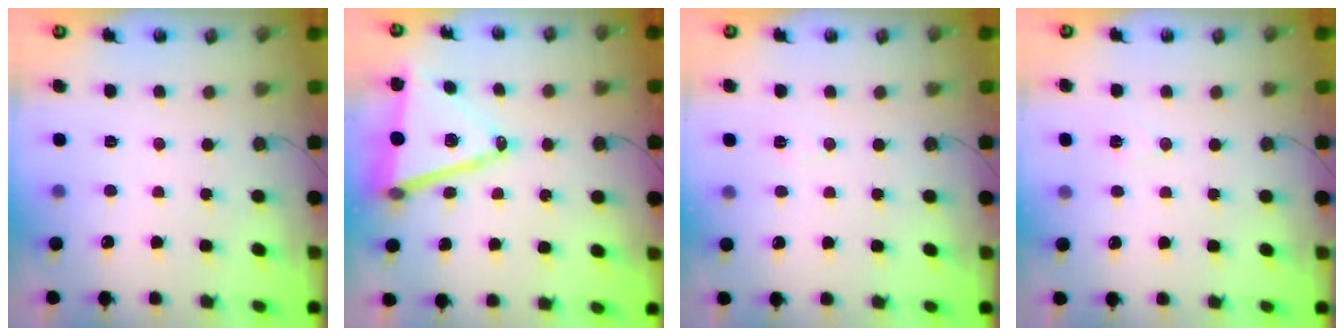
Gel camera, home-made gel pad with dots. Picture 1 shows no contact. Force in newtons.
{"total": 16.1, "press": 15.6, "slide": 3.7}
{"total": 5.6, "press": 3.5, "slide": 4.3}
{"total": 7.2, "press": 5.7, "slide": 4.3}